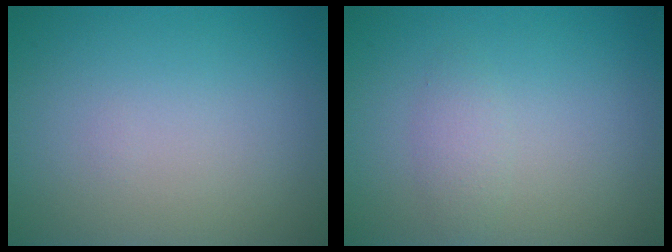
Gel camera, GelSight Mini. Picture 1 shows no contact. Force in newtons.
{"total": 1.3, "press": 1.3, "slide": 0.1}